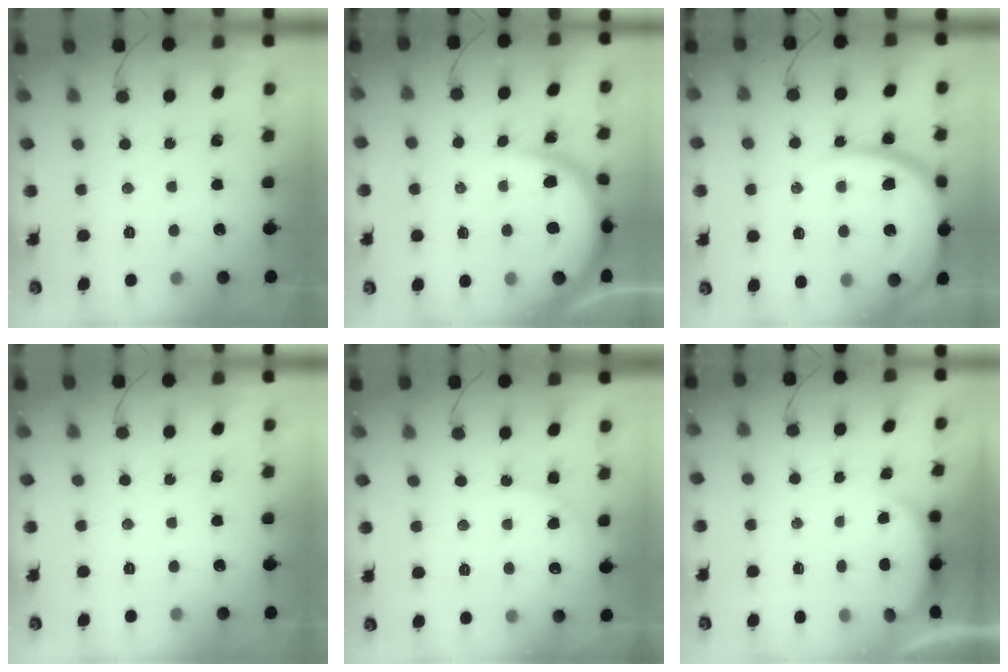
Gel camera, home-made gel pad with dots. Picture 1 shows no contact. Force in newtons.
{"total": 11.9, "press": 11.8, "slide": 1.1}
{"total": 18.4, "press": 18.2, "slide": 2.9}
{"total": 0.0}
{"total": 5.0, "press": 5.0, "slide": 0.6}
{"total": 2.6, "press": 2.6, "slide": 0.6}